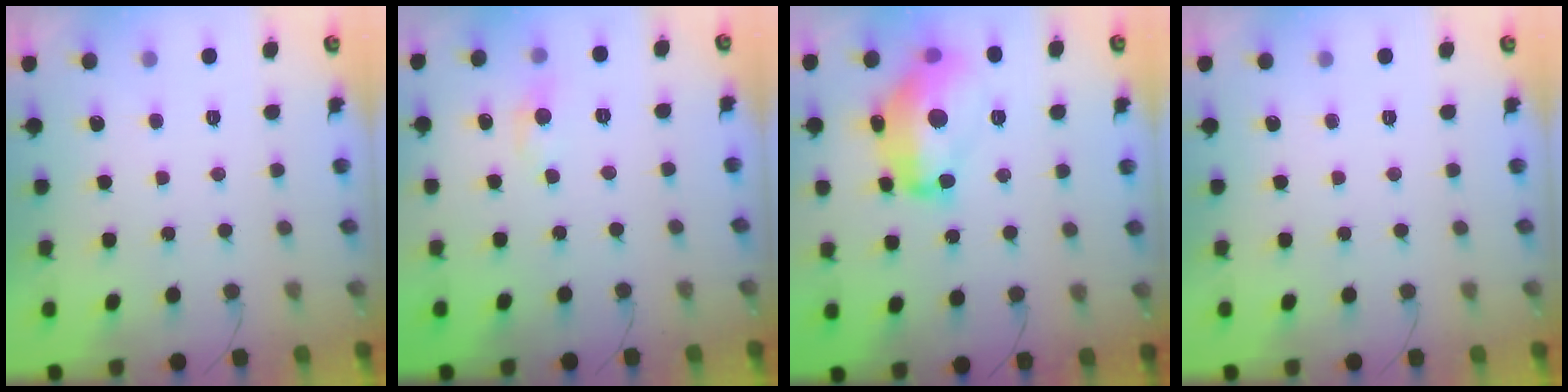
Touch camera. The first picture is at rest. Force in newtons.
{"total": 2.8, "press": 2.8, "slide": 0.4}
{"total": 16.9, "press": 16.9, "slide": 1.5}
{"total": 0.0}